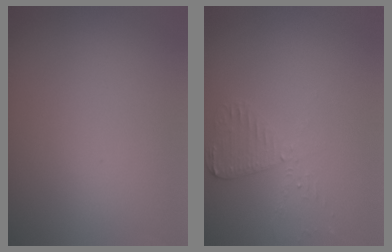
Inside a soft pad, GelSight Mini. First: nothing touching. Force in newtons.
{"total": 2.4, "press": 2.4, "slide": 0.2}